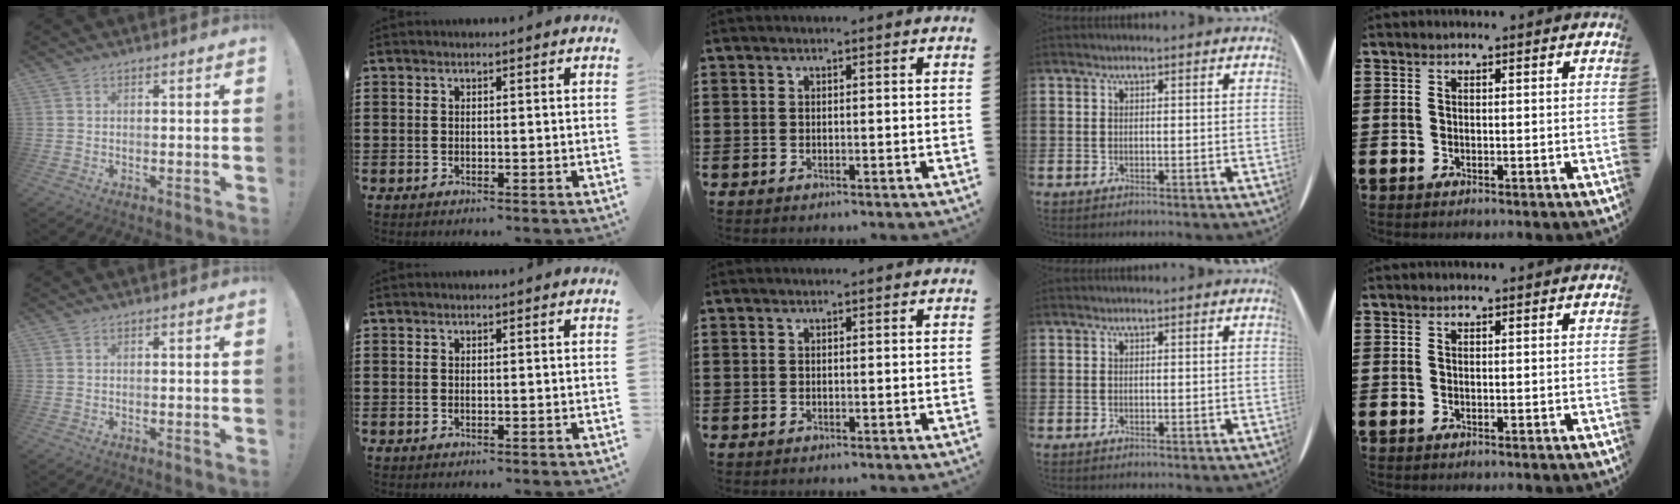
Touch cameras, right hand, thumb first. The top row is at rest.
{}